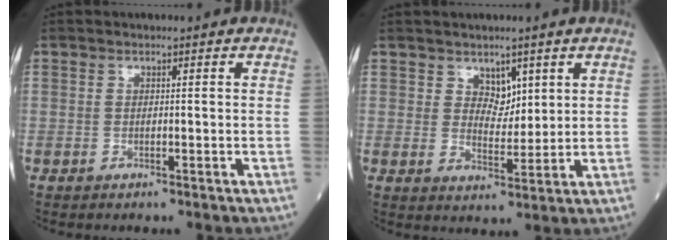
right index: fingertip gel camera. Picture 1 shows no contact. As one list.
[{"total": 5.3, "force": [2.8, 3.3, 3.1], "torque": [-0.058, 0.003, 0.058]}]